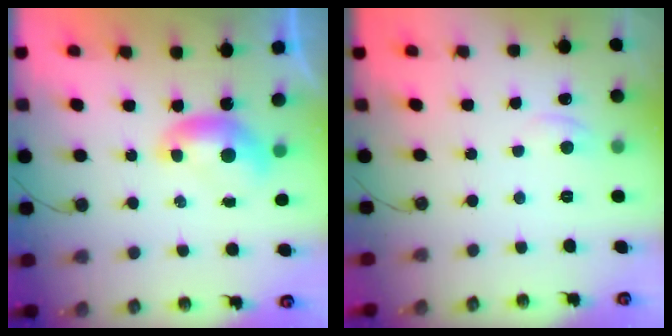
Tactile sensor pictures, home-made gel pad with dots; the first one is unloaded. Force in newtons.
{"total": 1.1, "press": 1.1, "slide": 0.2}